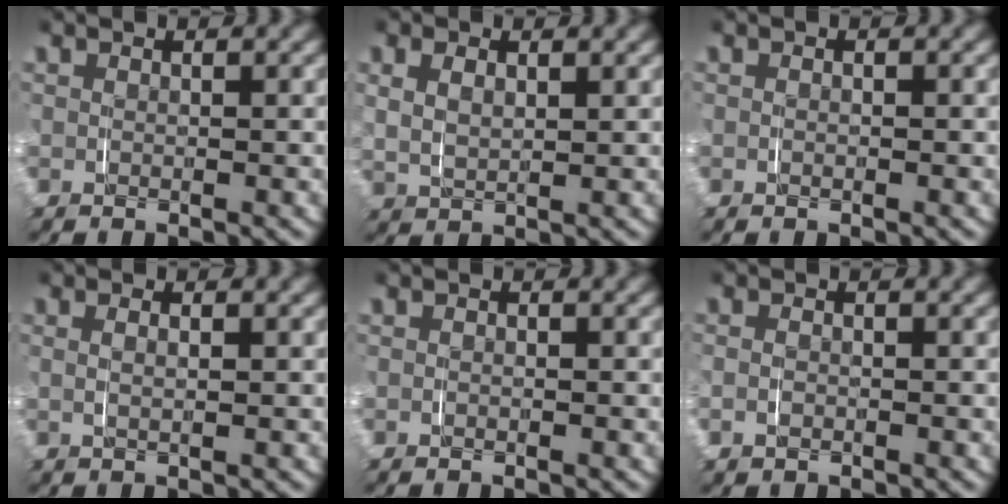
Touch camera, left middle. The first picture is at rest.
{"total": 3.0, "force": [1.2, 2.0, 1.8], "torque": [-0.050, -0.003, 0.028]}
{"total": 0.0}
{"total": 1.2, "force": [0.4, 0.2, 1.2], "torque": [-0.023, -0.001, 0.009]}
{"total": 0.0}
{"total": 1.3, "force": [-0.3, 1.0, 0.8], "torque": [-0.023, -0.002, -0.004]}